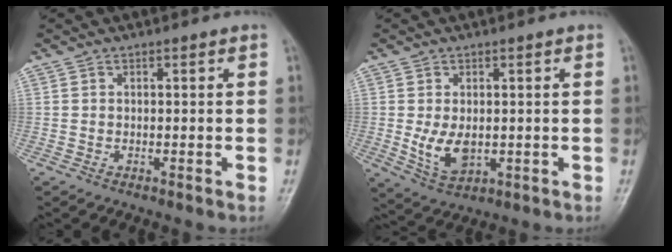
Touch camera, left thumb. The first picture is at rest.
{"total": 6.2, "force": [-0.3, 3.9, 4.8], "torque": [-0.081, -0.015, 0.007]}